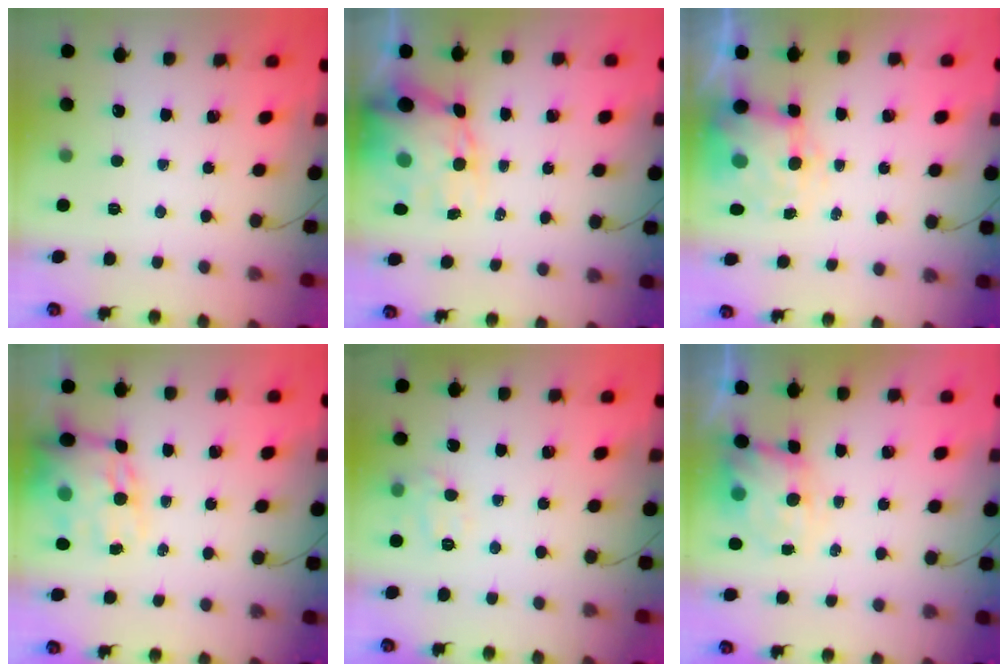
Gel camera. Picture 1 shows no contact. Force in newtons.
{"total": 12.5, "press": 12.1, "slide": 3.3}
{"total": 8.4, "press": 8.3, "slide": 1.4}
{"total": 15.7, "press": 15.1, "slide": 4.1}
{"total": 8.2, "press": 8.2, "slide": 1.0}
{"total": 6.9, "press": 6.7, "slide": 1.3}